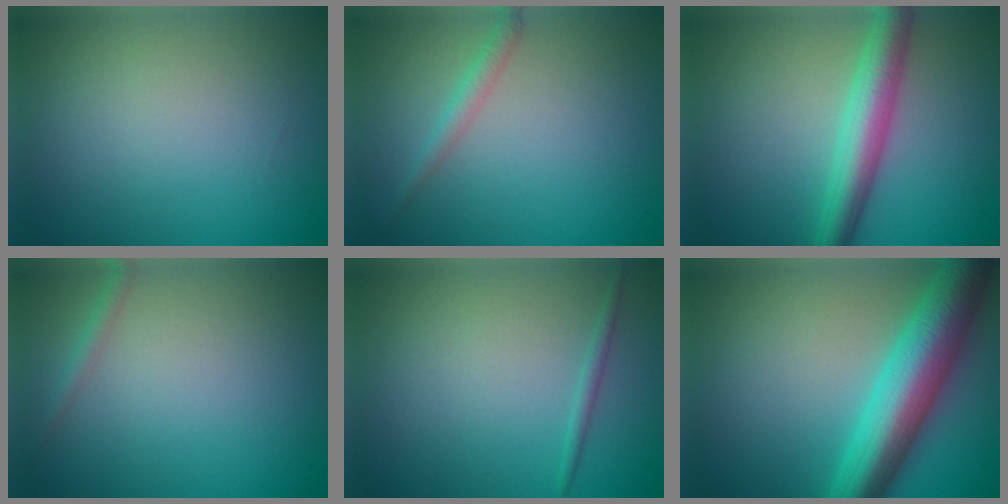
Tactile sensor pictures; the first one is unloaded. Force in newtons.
{"total": 1.4, "press": 1.4, "slide": 0.0}
{"total": 5.0, "press": 5.0, "slide": 0.1}
{"total": 1.1, "press": 1.1, "slide": 0.1}
{"total": 0.9, "press": 0.9, "slide": 0.0}
{"total": 9.5, "press": 9.5, "slide": 0.1}